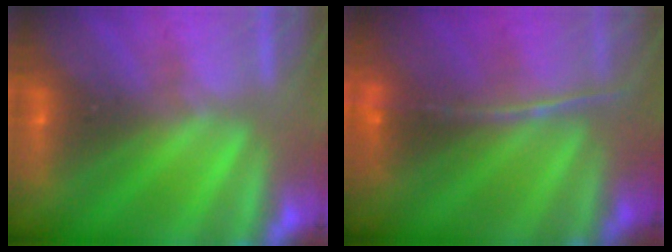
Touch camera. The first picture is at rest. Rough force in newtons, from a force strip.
{"total": 1.6}